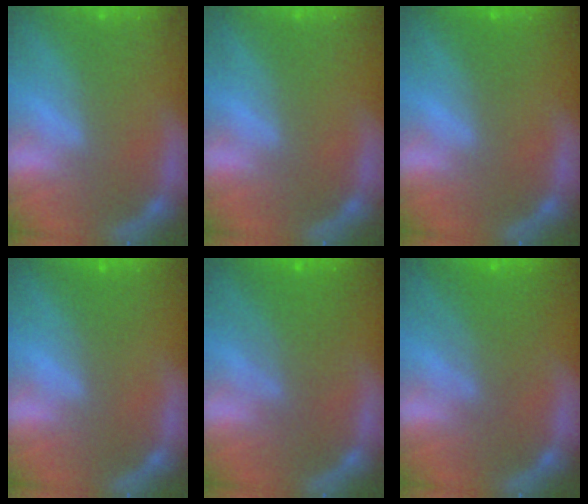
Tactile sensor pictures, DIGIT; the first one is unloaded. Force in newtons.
{"total": 0.0}
{"total": 1.0}
{"total": 1.5}
{"total": 4.6}
{"total": 4.1}